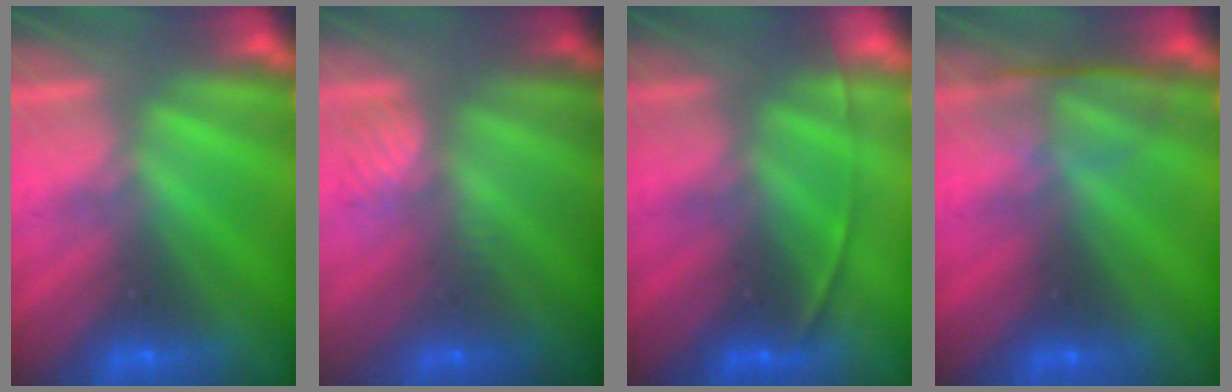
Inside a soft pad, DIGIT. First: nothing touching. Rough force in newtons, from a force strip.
{"total": 2.6}
{"total": 1.8}
{"total": 2.4}